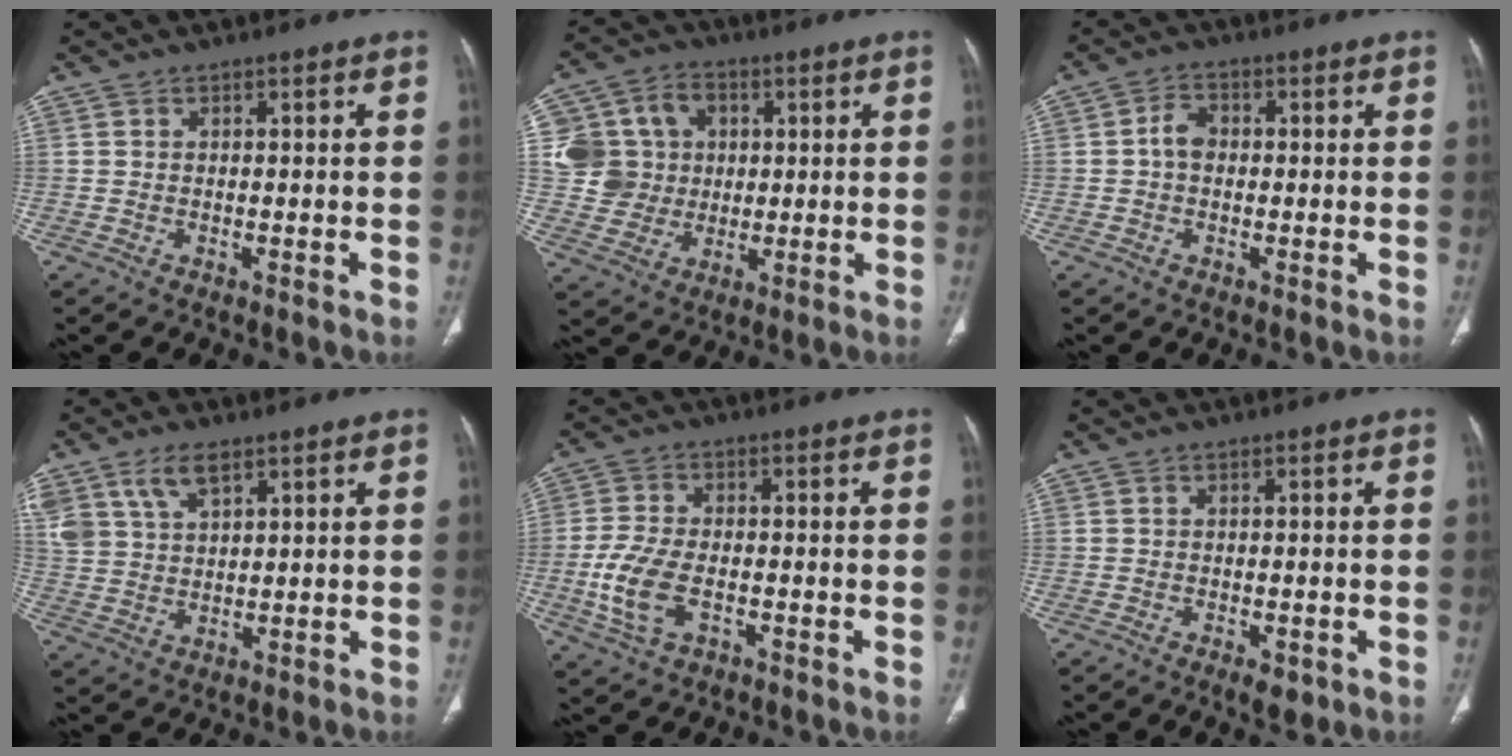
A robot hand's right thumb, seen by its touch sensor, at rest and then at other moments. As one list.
[{"total": 12.4, "force": [2.1, 11.5, 4.3], "torque": [-0.056, 0.014, 0.042]}, {"total": 3.3, "force": [-0.2, 2.5, 2.2], "torque": [-0.033, 0.013, -0.010]}, {"total": 8.3, "force": [4.9, 4.4, 5.1], "torque": [-0.098, -0.009, 0.105]}, {"total": 8.6, "force": [-2.3, 4.8, 6.8], "torque": [-0.151, 0.005, -0.043]}, {"total": 3.0, "force": [-1.4, 1.4, 2.3], "torque": [-0.030, 0.002, -0.013]}]